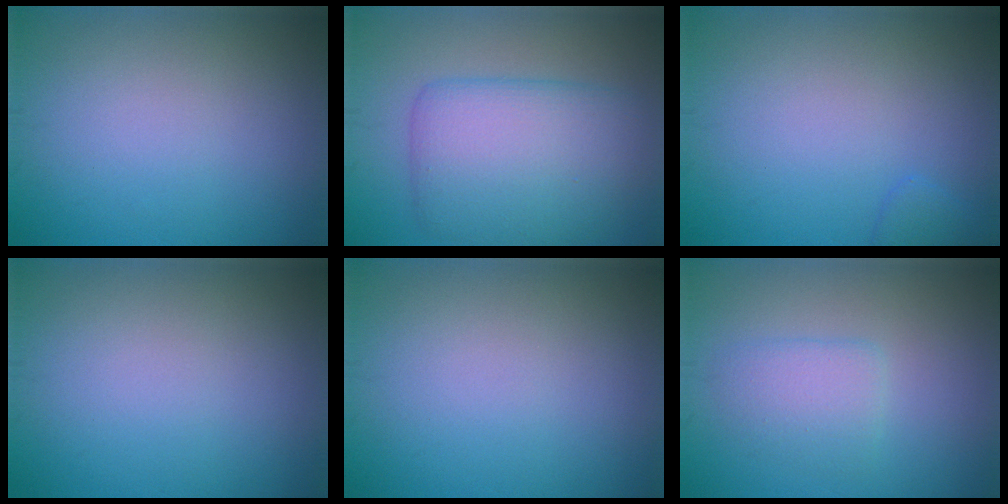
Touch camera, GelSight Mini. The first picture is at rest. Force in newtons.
{"total": 7.3, "press": 7.3, "slide": 0.1}
{"total": 1.0, "press": 1.0, "slide": 0.1}
{"total": 0.0}
{"total": 0.0}
{"total": 2.4, "press": 2.3, "slide": 0.5}